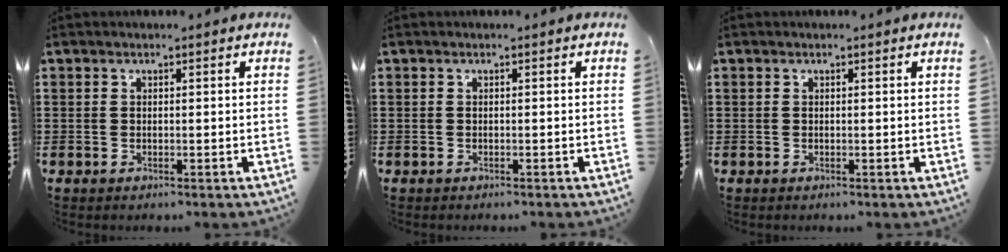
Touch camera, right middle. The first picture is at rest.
{"total": 0.0}
{"total": 0.0}